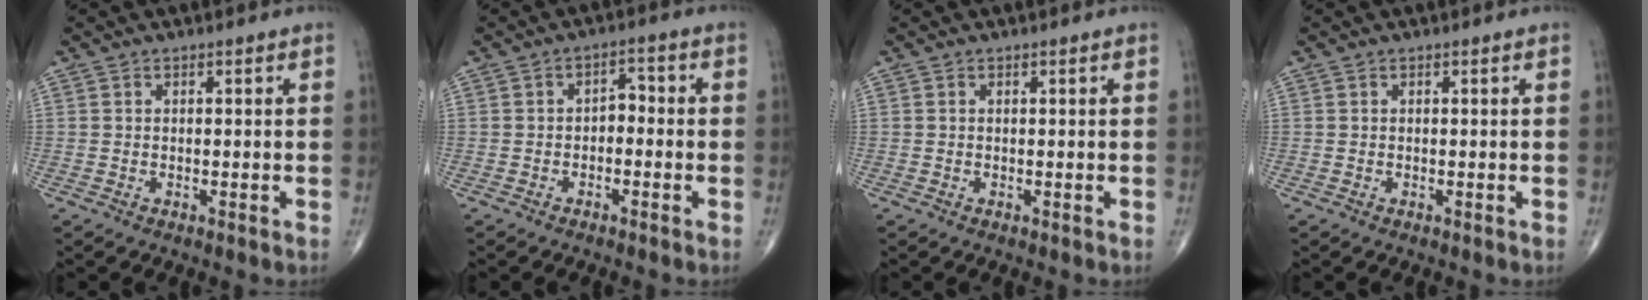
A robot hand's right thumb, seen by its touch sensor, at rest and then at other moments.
{"total": 3.2, "force": [-0.8, 2.0, 2.3], "torque": [-0.021, 0.021, -0.022]}
{"total": 0.0}
{"total": 0.0}